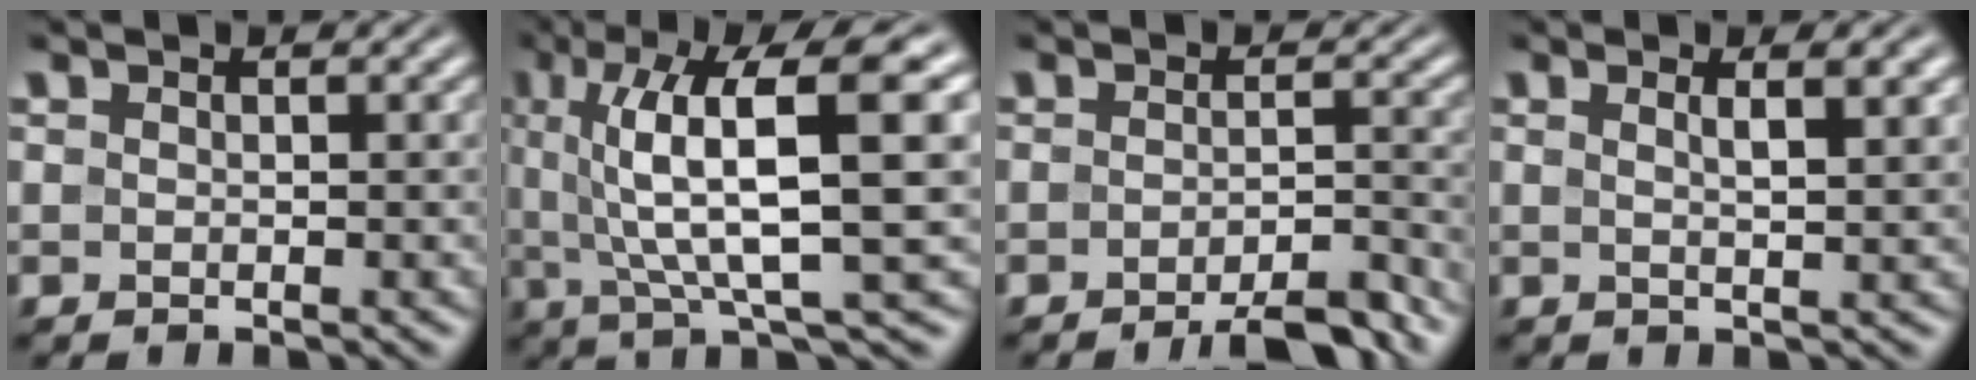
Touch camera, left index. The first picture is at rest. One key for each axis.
{"total": 12.1, "fx": 3.6, "fy": 2.6, "fz": 11.2, "tx": -0.167, "ty": 0.020, "tz": 0.063}
{"total": 4.7, "fx": -3.6, "fy": 0.9, "fz": 2.9, "tx": -0.035, "ty": 0.006, "tz": -0.053}
{"total": 3.6, "fx": 1.4, "fy": 1.0, "fz": 3.2, "tx": -0.033, "ty": 0.006, "tz": 0.007}